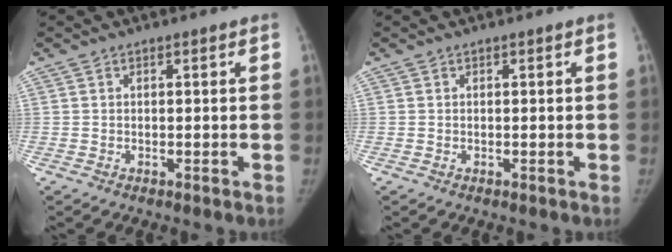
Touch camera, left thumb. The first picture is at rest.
{"total": 0.0}